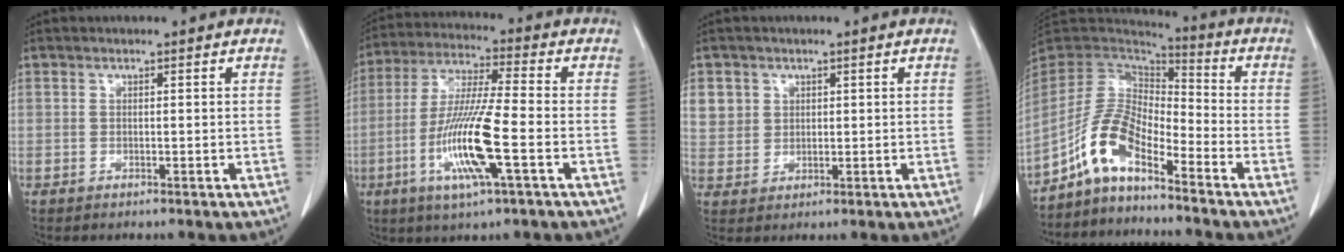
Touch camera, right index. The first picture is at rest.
{"total": 13.3, "force": [-4.0, 0.6, 12.7], "torque": [-0.259, -0.014, -0.079]}
{"total": 4.9, "force": [2.1, 4.4, 0.6], "torque": [-0.008, 0.005, 0.047]}
{"total": 9.5, "force": [-6.2, 3.1, 6.5], "torque": [-0.149, 0.023, -0.127]}